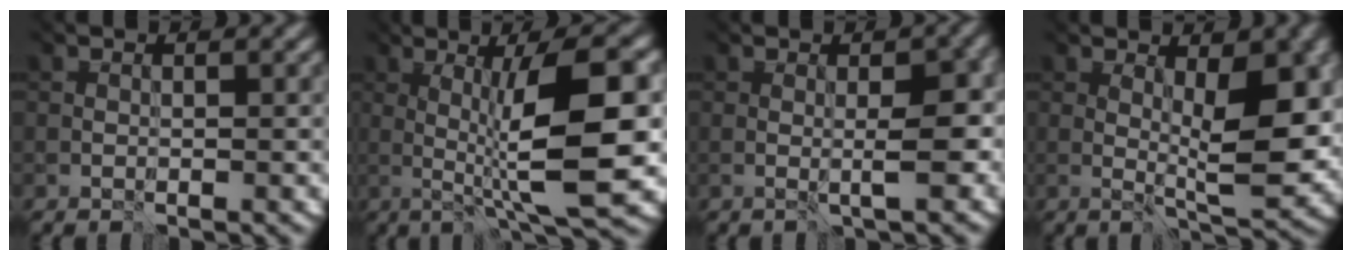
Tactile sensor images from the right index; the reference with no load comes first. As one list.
[{"total": 8.4, "force": [-1.7, 0.3, 8.2], "torque": [-0.115, 0.008, -0.011]}, {"total": 2.7, "force": [-1.2, -0.2, 2.4], "torque": [-0.029, 0.002, -0.009]}, {"total": 6.2, "force": [0.4, 1.6, 6.0], "torque": [-0.082, 0.002, 0.019]}]